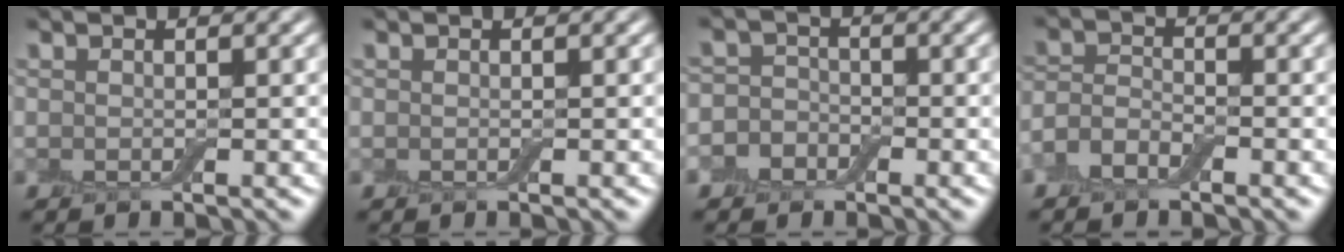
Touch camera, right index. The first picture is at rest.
{"total": 0.0}
{"total": 2.9, "force": [-1.4, 2.4, 0.7], "torque": [0.009, 0.010, -0.041]}
{"total": 2.7, "force": [-1.8, 1.4, 1.6], "torque": [-0.034, 0.004, -0.043]}